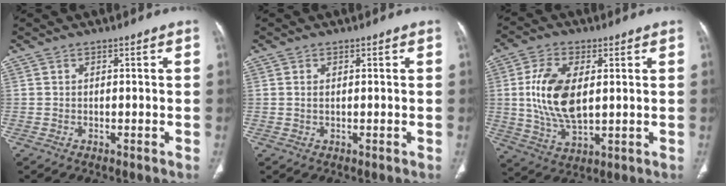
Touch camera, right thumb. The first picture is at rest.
{"total": 0.7, "force": [0.1, 0.3, 0.6], "torque": [-0.018, 0.003, 0.005]}
{"total": 12.8, "force": [1.6, 6.7, 10.8], "torque": [-0.213, -0.010, 0.037]}